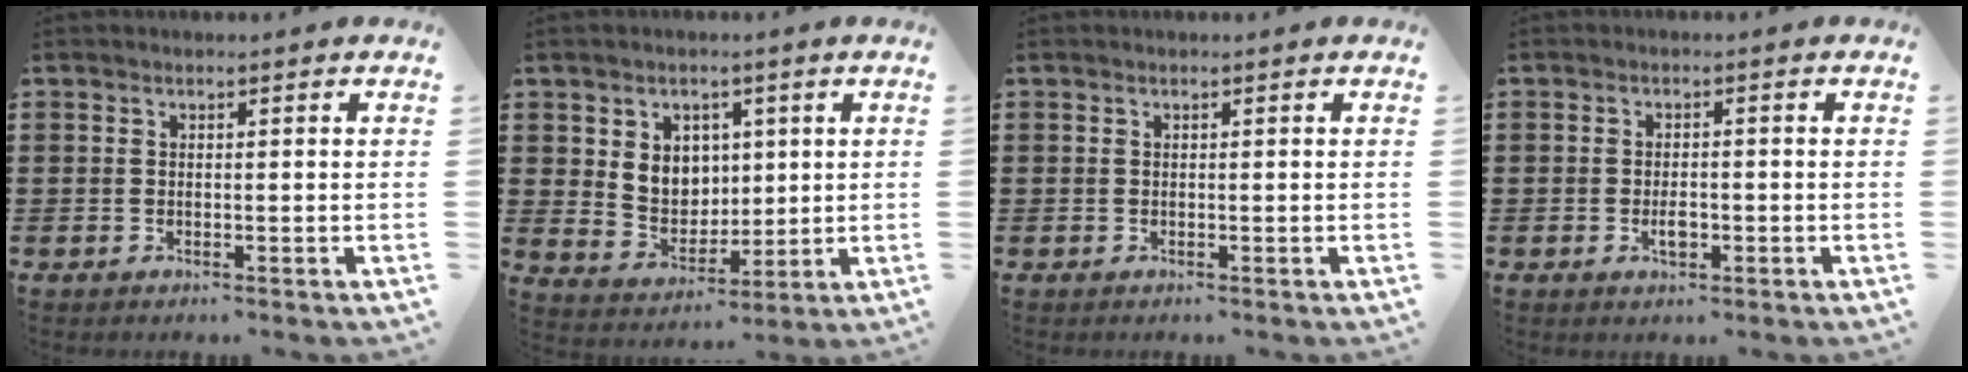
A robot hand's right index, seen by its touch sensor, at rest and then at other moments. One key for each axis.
{"total": 5.8, "fx": 2.1, "fy": 5.1, "fz": 1.6, "tx": -0.040, "ty": 0.005, "tz": 0.036}
{"total": 0.0}
{"total": 2.5, "fx": -0.8, "fy": 1.0, "fz": 2.1, "tx": -0.040, "ty": 0.000, "tz": -0.014}